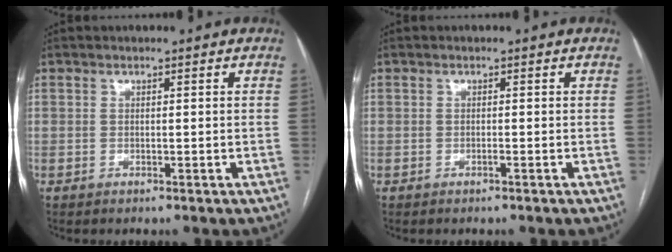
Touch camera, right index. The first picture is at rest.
{"total": 0.0}